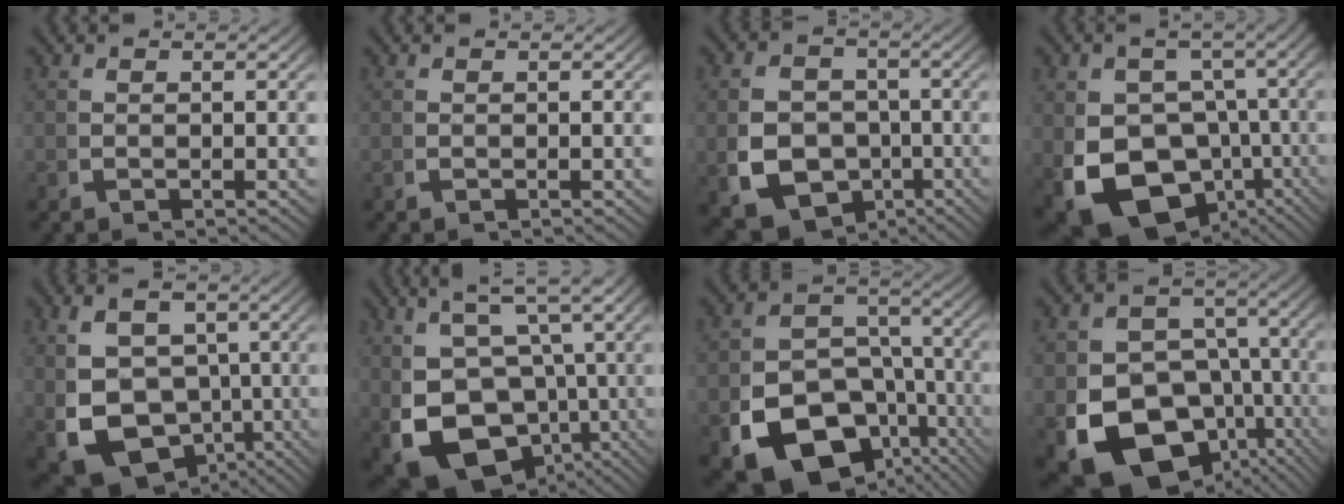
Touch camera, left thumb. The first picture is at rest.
{"total": 0.0}
{"total": 12.1, "force": [-4.3, 10.0, 5.2], "torque": [-0.126, -0.059, -0.057]}
{"total": 15.4, "force": [-5.5, 10.8, 9.5], "torque": [-0.195, -0.081, -0.052]}
{"total": 14.0, "force": [-3.9, 10.5, 8.4], "torque": [-0.196, -0.075, -0.034]}
{"total": 15.0, "force": [-2.5, 10.5, 10.5], "torque": [-0.208, -0.066, -0.005]}
{"total": 16.5, "force": [-6.4, 12.2, 9.2], "torque": [-0.177, -0.073, -0.085]}
{"total": 18.1, "force": [-6.1, 14.0, 9.8], "torque": [-0.204, -0.092, -0.074]}